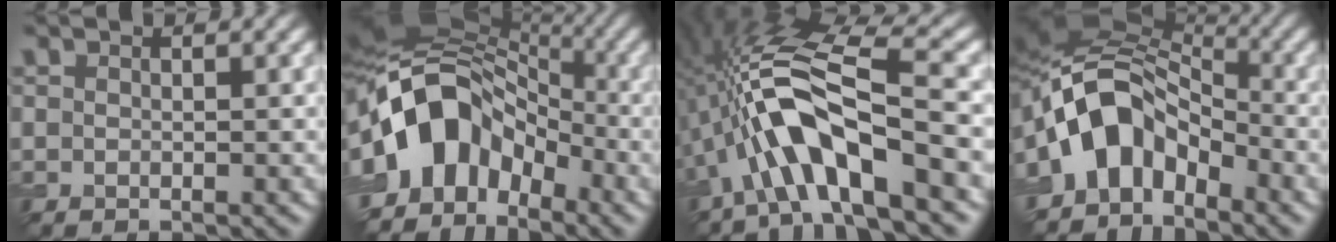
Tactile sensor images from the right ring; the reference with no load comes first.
{"total": 12.4, "force": [-2.7, 8.7, 8.4], "torque": [-0.130, 0.023, -0.071]}
{"total": 10.0, "force": [-2.1, 3.2, 9.2], "torque": [-0.171, 0.023, -0.044]}
{"total": 8.5, "force": [-3.5, 5.6, 5.4], "torque": [-0.080, 0.021, -0.078]}